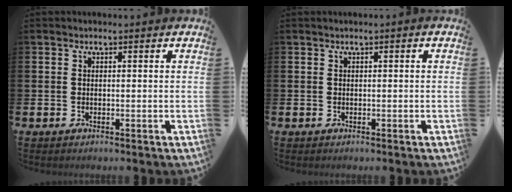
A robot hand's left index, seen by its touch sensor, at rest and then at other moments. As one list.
[{"total": 0.0}]